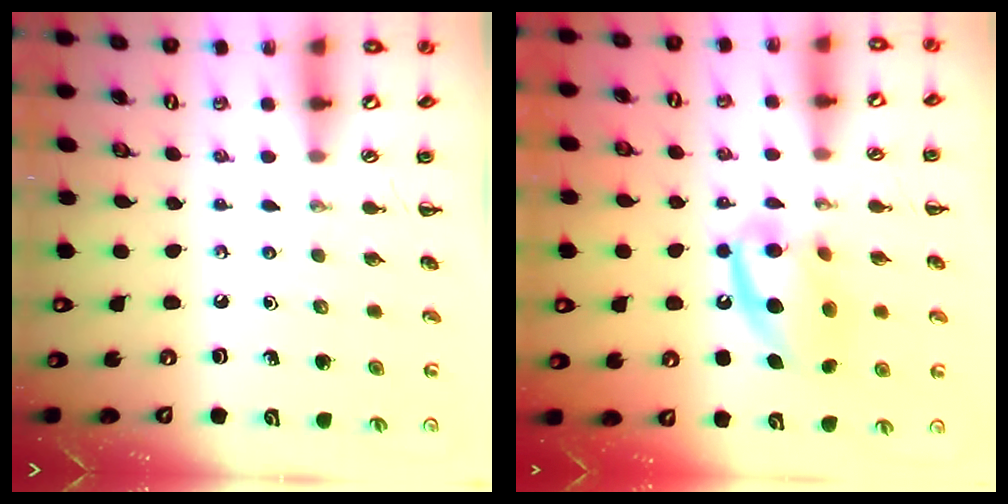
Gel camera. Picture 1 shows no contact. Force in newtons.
{"total": 14.6, "press": 14.5, "slide": 2.0}